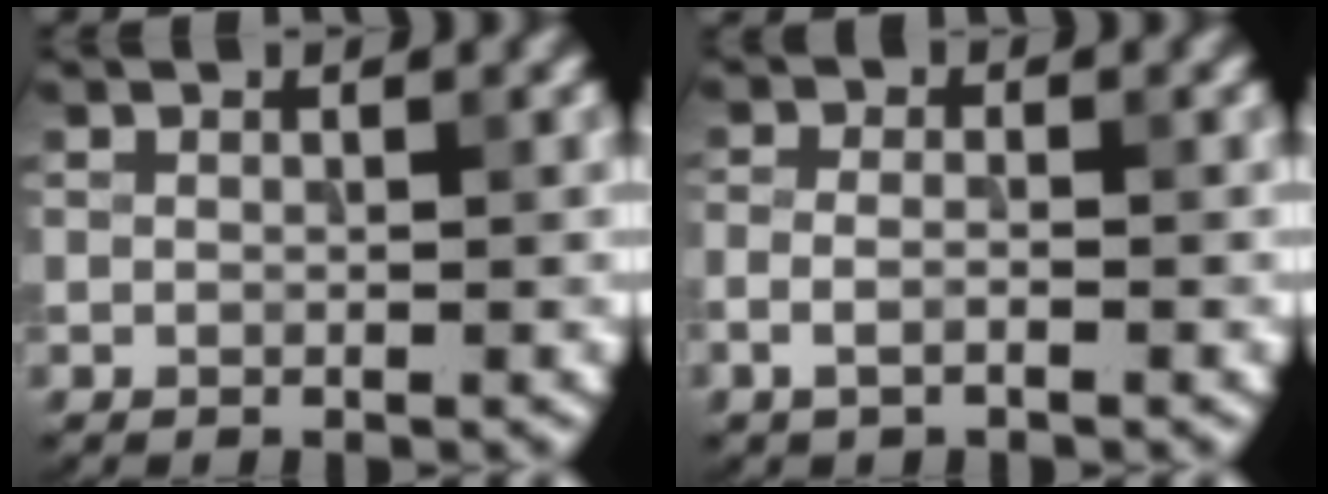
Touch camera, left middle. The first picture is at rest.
{"total": 1.6, "force": [-0.8, 0.7, 1.3], "torque": [-0.031, 0.000, -0.020]}